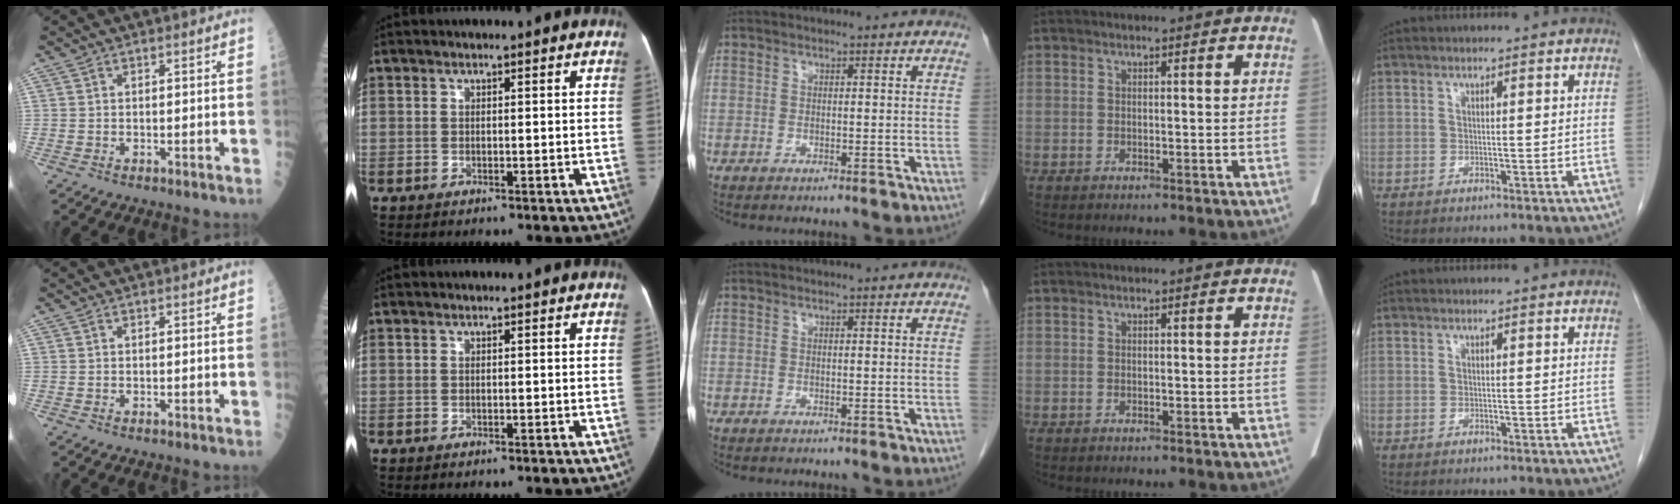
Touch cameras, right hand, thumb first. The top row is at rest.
{}